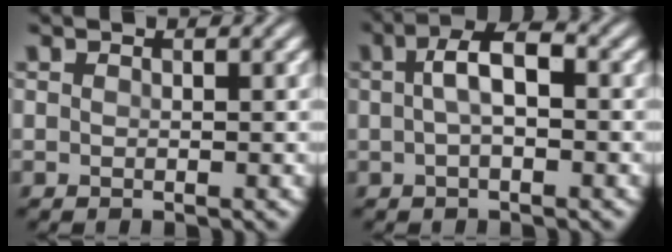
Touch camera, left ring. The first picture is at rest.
{"total": 3.8, "force": [0.3, 1.5, 3.5], "torque": [-0.067, 0.008, 0.001]}